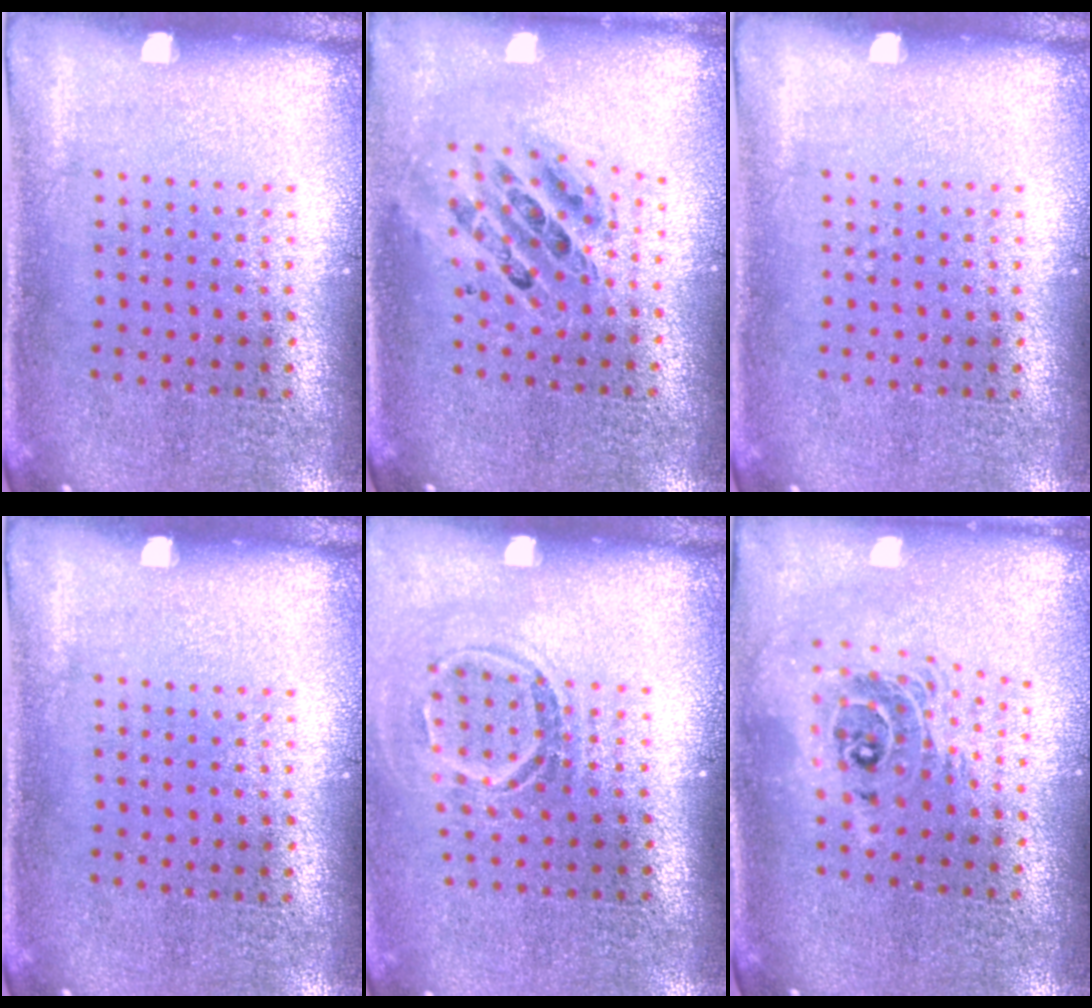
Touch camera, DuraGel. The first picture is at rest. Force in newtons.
{"total": 0.7, "press": 0.7, "slide": 0.1}
{"total": 0.0}
{"total": 0.0}
{"total": 1.6, "press": 1.1, "slide": 1.2}
{"total": 2.0, "press": 1.6, "slide": 1.3}